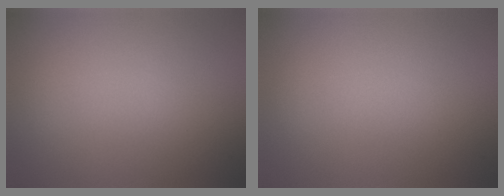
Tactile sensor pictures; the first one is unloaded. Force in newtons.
{"total": 0.0}